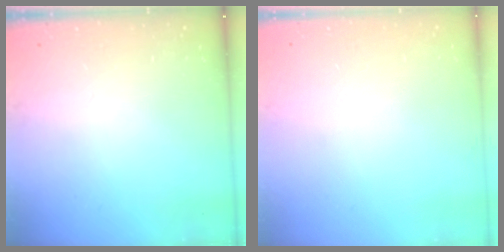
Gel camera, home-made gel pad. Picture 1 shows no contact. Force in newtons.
{"total": 0.5, "press": 0.5, "slide": 0.1}